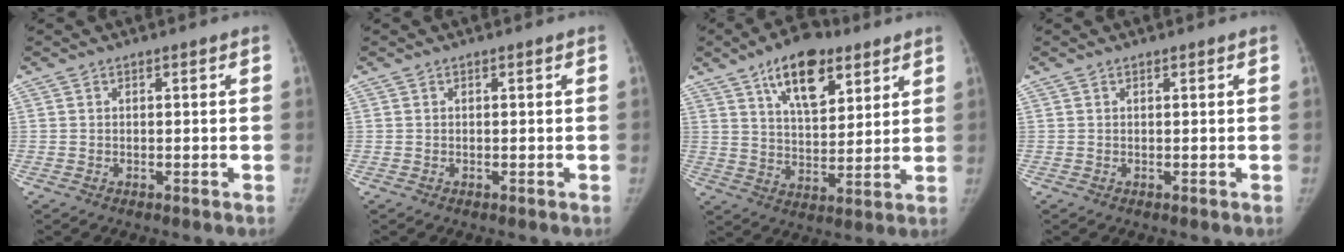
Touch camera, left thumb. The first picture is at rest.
{"total": 0.0}
{"total": 14.0, "force": [8.0, 6.8, 9.3], "torque": [-0.110, -0.032, 0.133]}
{"total": 0.0}